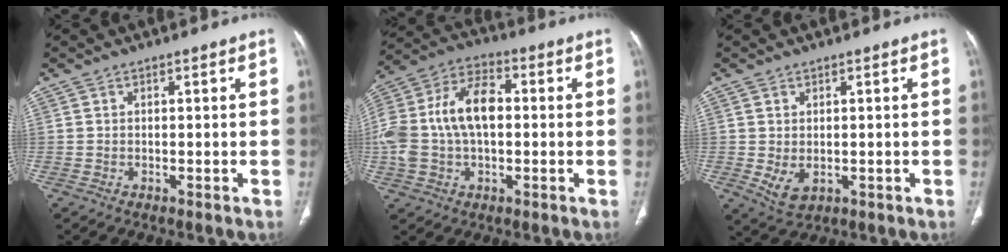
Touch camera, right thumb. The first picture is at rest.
{"total": 16.5, "force": [0.3, 10.1, 13.0], "torque": [-0.269, 0.040, 0.000]}
{"total": 4.1, "force": [-0.4, 2.7, 3.0], "torque": [-0.057, -0.008, 0.007]}